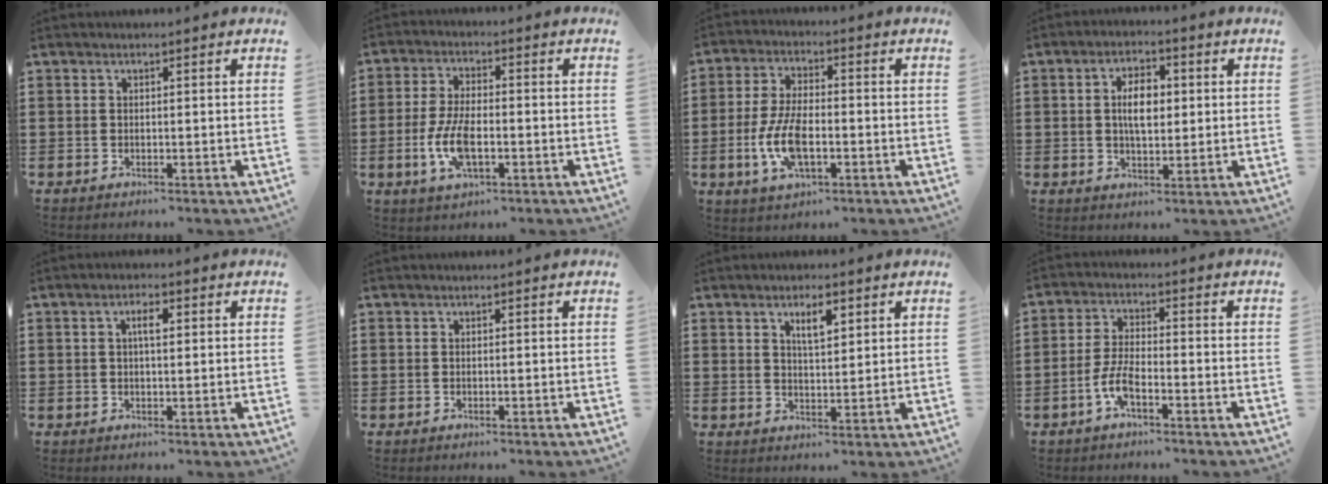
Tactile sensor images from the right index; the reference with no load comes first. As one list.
[{"total": 7.0, "force": [-1.8, 3.0, 6.1], "torque": [-0.135, -0.002, -0.036]}, {"total": 8.1, "force": [-2.0, 3.4, 7.1], "torque": [-0.165, -0.008, -0.042]}, {"total": 5.5, "force": [0.6, 2.6, 4.8], "torque": [-0.082, 0.005, 0.004]}, {"total": 2.8, "force": [0.5, 1.0, 2.5], "torque": [-0.050, 0.007, 0.007]}, {"total": 0.0}, {"total": 3.7, "force": [1.9, 1.1, 3.0], "torque": [-0.055, 0.003, 0.029]}, {"total": 5.1, "force": [-2.5, 1.5, 4.2], "torque": [-0.103, -0.003, -0.054]}]